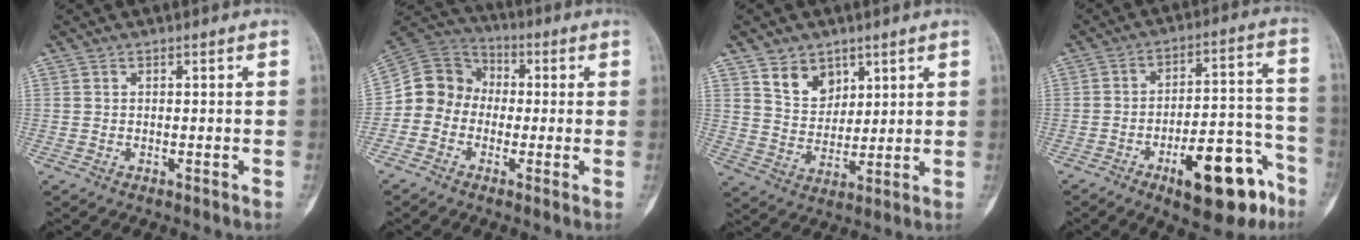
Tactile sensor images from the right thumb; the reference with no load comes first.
{"total": 9.8, "force": [-1.5, 9.0, 3.6], "torque": [-0.040, 0.049, -0.044]}
{"total": 7.6, "force": [4.4, 5.4, 3.1], "torque": [-0.026, -0.032, 0.087]}
{"total": 17.7, "force": [-9.4, 6.8, 13.4], "torque": [-0.157, 0.075, -0.128]}